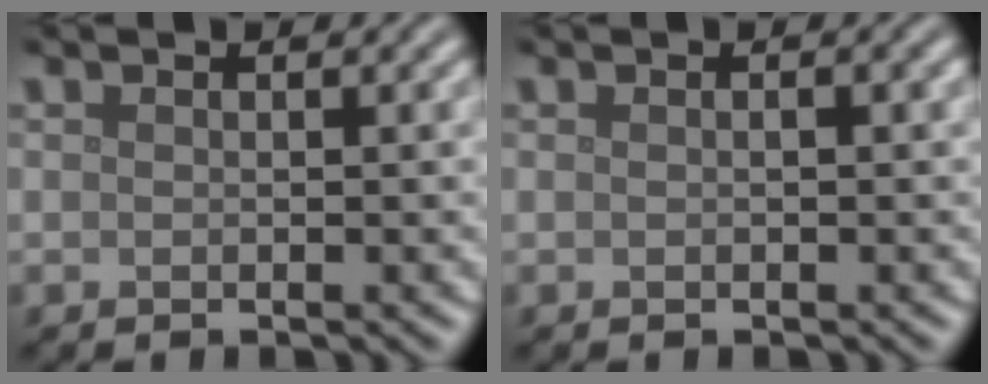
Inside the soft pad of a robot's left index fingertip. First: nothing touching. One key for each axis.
{"total": 0.6, "fx": 0.1, "fy": 0.1, "fz": 0.6, "tx": -0.013, "ty": 0.002, "tz": 0.001}